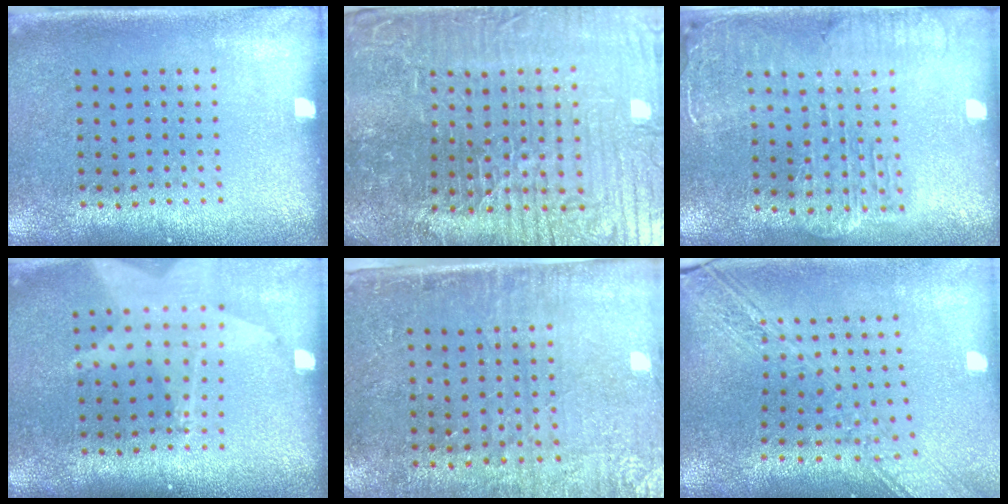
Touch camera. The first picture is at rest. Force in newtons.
{"total": 7.1, "press": 6.5, "slide": 2.9}
{"total": 2.2, "press": 2.0, "slide": 1.0}
{"total": 2.0, "press": 1.5, "slide": 1.3}
{"total": 3.0, "press": 2.6, "slide": 1.4}
{"total": 2.9, "press": 2.3, "slide": 1.9}